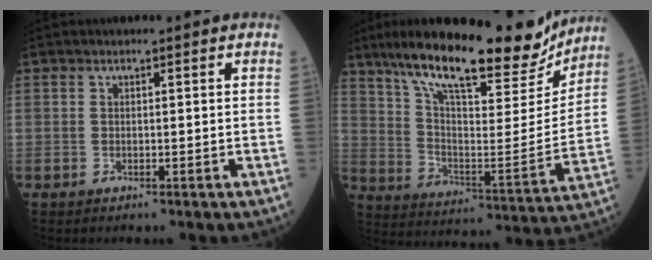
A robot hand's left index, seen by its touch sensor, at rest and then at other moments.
{"total": 24.2, "force": [19.5, 5.0, 13.5], "torque": [-0.224, -0.007, 0.295]}